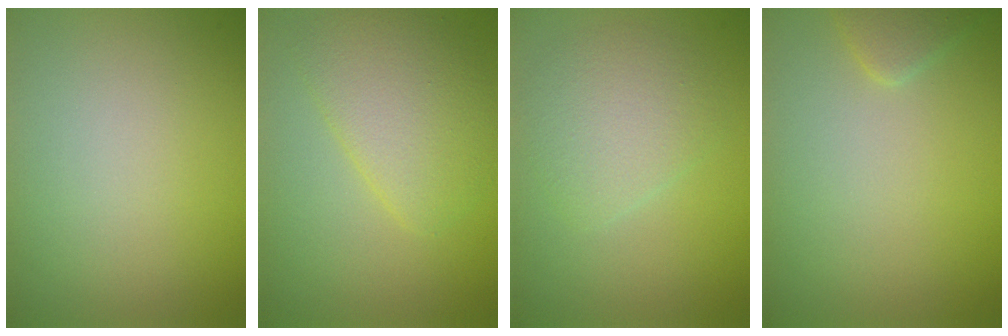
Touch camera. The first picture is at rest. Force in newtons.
{"total": 4.0, "press": 4.0, "slide": 0.2}
{"total": 3.0, "press": 3.0, "slide": 0.0}
{"total": 1.4, "press": 1.4, "slide": 0.1}